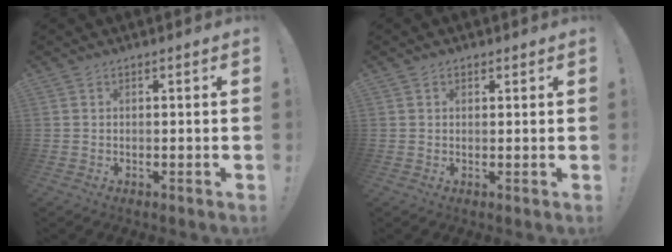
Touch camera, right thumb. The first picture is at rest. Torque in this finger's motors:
{"motor_torque": [-0.09, -0.20, -0.19, 0.07, 0.04]}